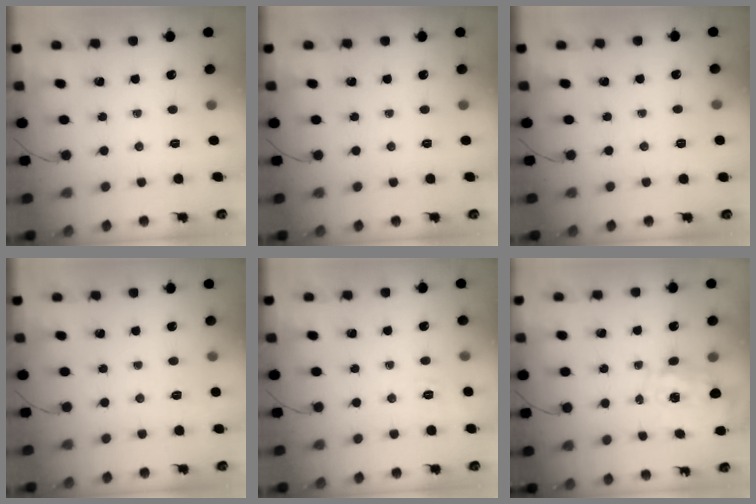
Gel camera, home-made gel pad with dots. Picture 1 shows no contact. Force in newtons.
{"total": 0.0}
{"total": 2.9, "press": 2.6, "slide": 1.4}
{"total": 3.8, "press": 3.4, "slide": 1.6}
{"total": 2.4, "press": 1.1, "slide": 2.1}
{"total": 8.1, "press": 8.1, "slide": 0.7}